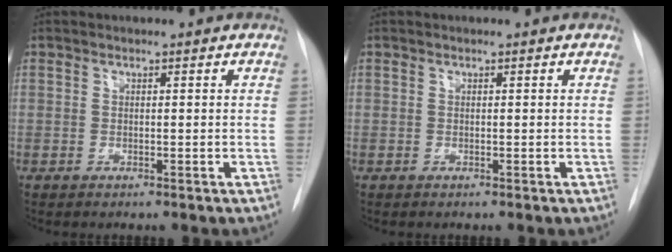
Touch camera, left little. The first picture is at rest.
{"total": 0.0}